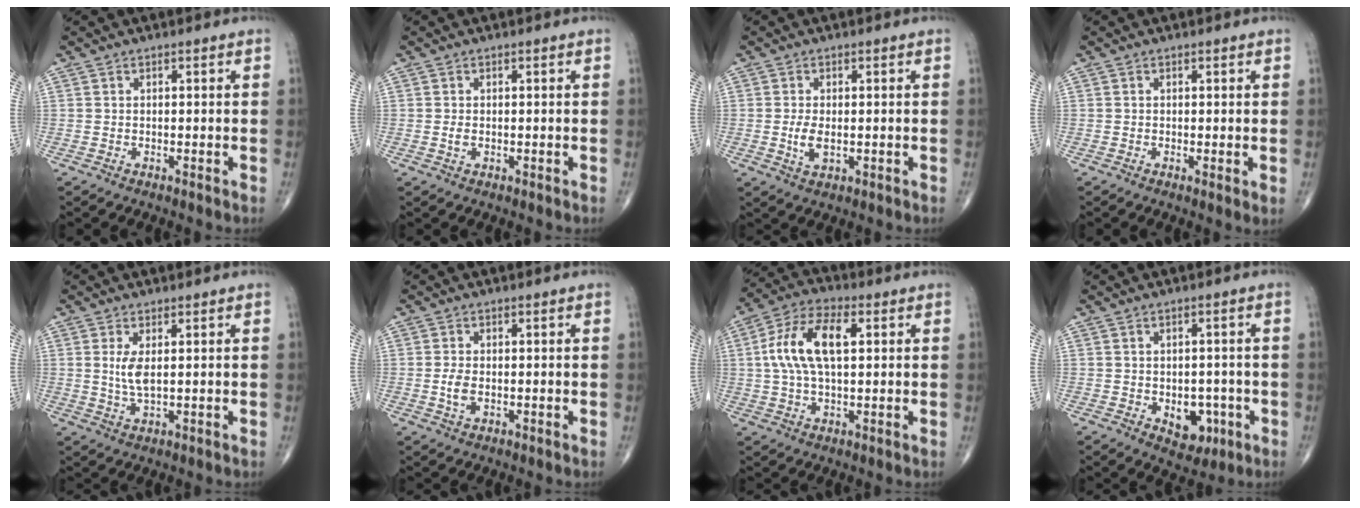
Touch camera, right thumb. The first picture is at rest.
{"total": 1.1, "force": [-0.1, 0.6, 0.9], "torque": [-0.019, -0.002, -0.001]}
{"total": 3.5, "force": [-0.3, 1.7, 3.0], "torque": [-0.063, -0.007, -0.004]}
{"total": 1.4, "force": [0.1, 0.2, 1.4], "torque": [-0.026, -0.007, -0.001]}
{"total": 3.9, "force": [0.7, 1.3, 3.6], "torque": [-0.080, -0.013, 0.020]}
{"total": 3.0, "force": [-0.4, 1.6, 2.5], "torque": [-0.053, -0.004, -0.007]}
{"total": 12.6, "force": [2.3, 6.0, 10.8], "torque": [-0.218, 0.021, 0.040]}
{"total": 6.6, "force": [-2.0, 4.5, 4.4], "torque": [-0.027, 0.009, -0.015]}